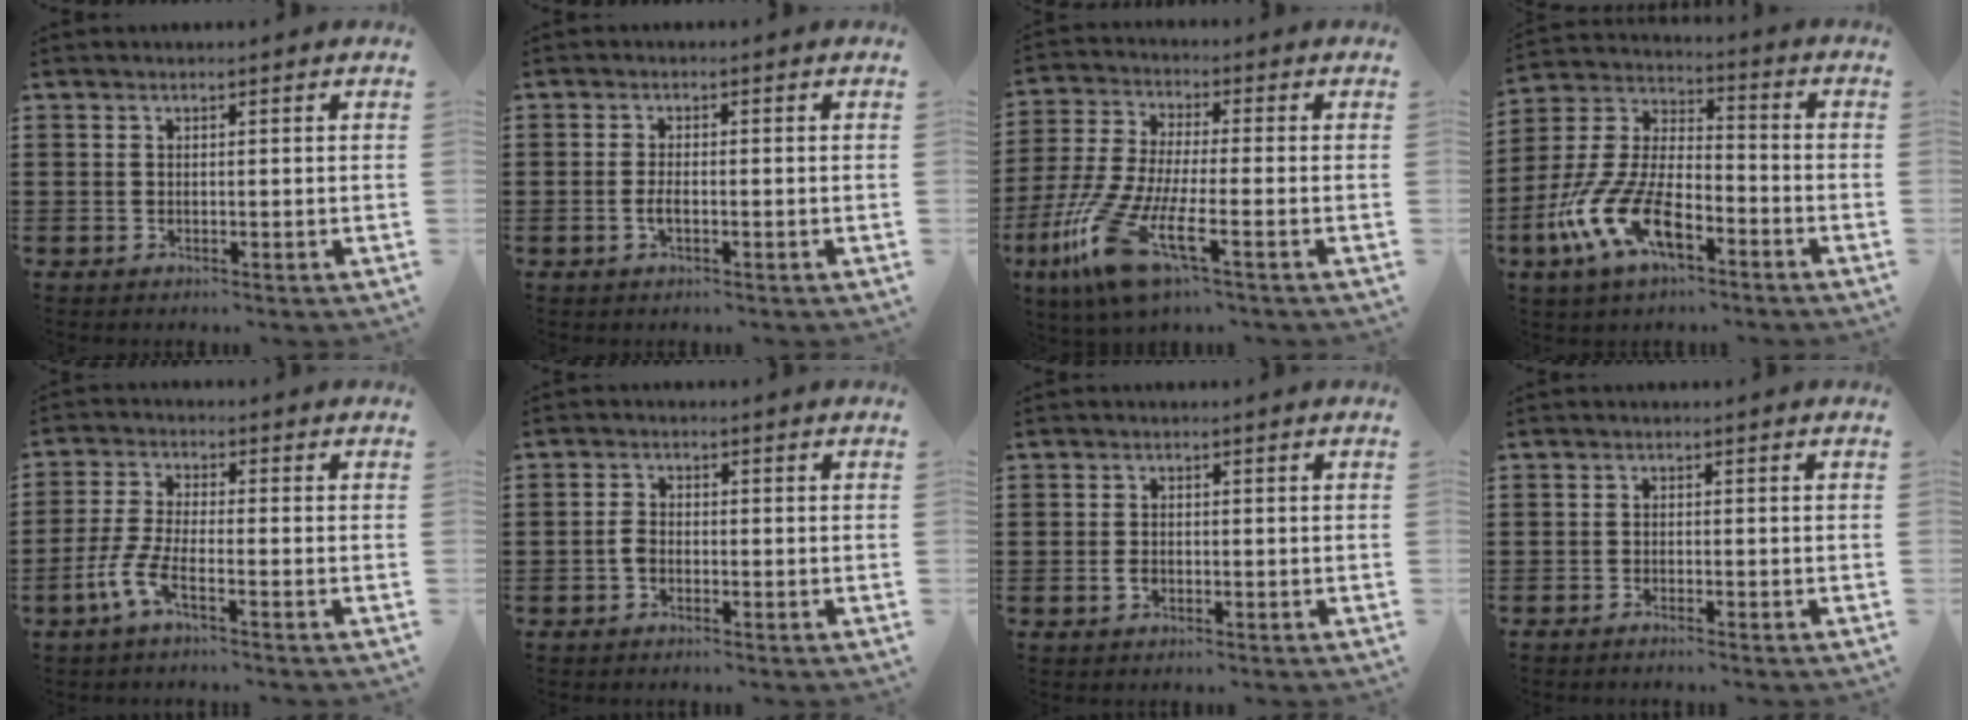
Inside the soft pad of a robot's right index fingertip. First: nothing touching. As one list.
[{"total": 1.9, "force": [-0.6, 0.5, 1.7], "torque": [-0.039, -0.004, -0.012]}, {"total": 12.9, "force": [-6.7, 2.2, 10.8], "torque": [-0.258, -0.022, -0.130]}, {"total": 12.8, "force": [-7.0, 5.2, 9.4], "torque": [-0.230, -0.003, -0.141]}, {"total": 4.9, "force": [-3.0, 0.9, 3.8], "torque": [-0.107, -0.015, -0.064]}, {"total": 2.0, "force": [-0.7, 1.2, 1.4], "torque": [-0.044, -0.003, -0.019]}, {"total": 1.3, "force": [-0.5, 0.8, 1.0], "torque": [-0.020, -0.001, -0.008]}, {"total": 0.9, "force": [-0.9, -0.1, 0.0], "torque": [-0.003, 0.000, -0.018]}]